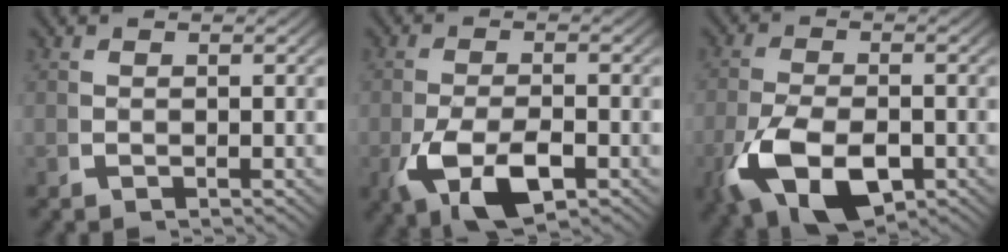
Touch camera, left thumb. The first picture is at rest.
{"total": 7.1, "force": [-1.5, 4.0, 5.6], "torque": [-0.135, -0.027, -0.011]}
{"total": 9.0, "force": [-2.3, 5.5, 6.8], "torque": [-0.177, -0.040, -0.020]}